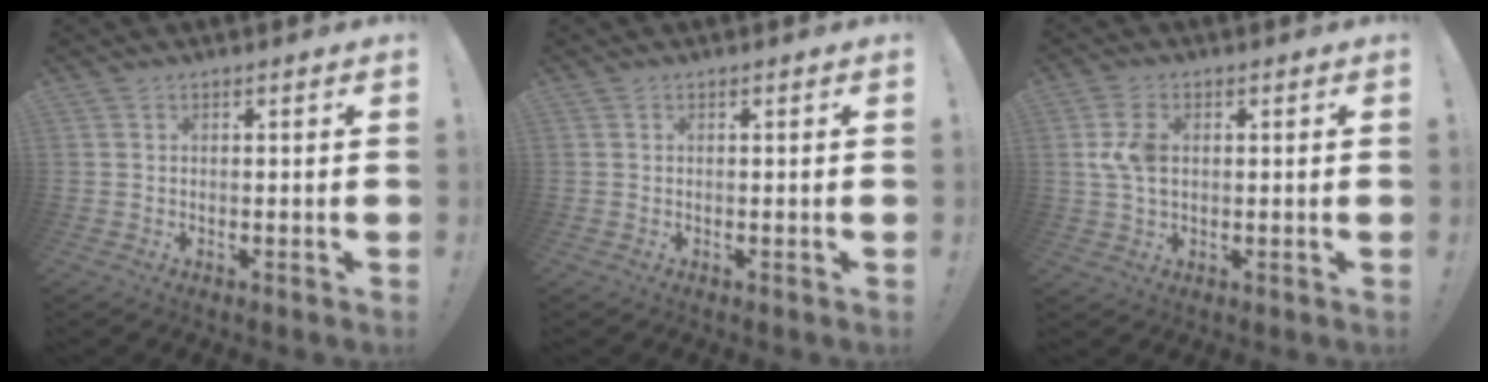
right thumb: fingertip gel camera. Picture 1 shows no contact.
{"total": 0.0}
{"total": 6.6, "force": [1.0, 4.1, 5.1], "torque": [-0.111, 0.002, 0.018]}